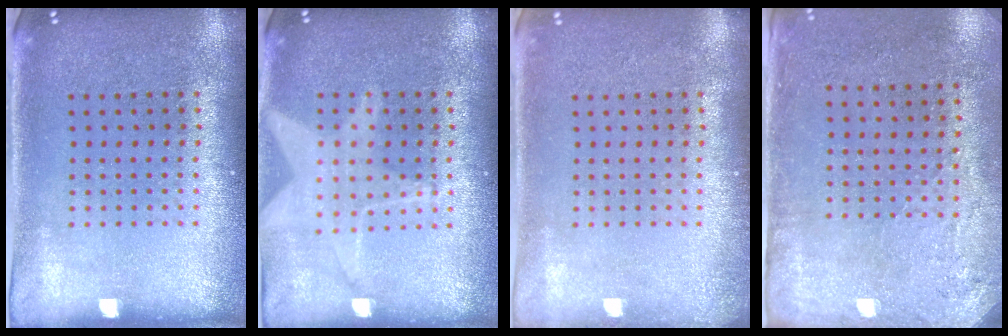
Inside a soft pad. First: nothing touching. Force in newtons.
{"total": 1.3, "press": 1.2, "slide": 0.4}
{"total": 0.9, "press": 0.8, "slide": 0.2}
{"total": 2.9, "press": 2.3, "slide": 1.6}